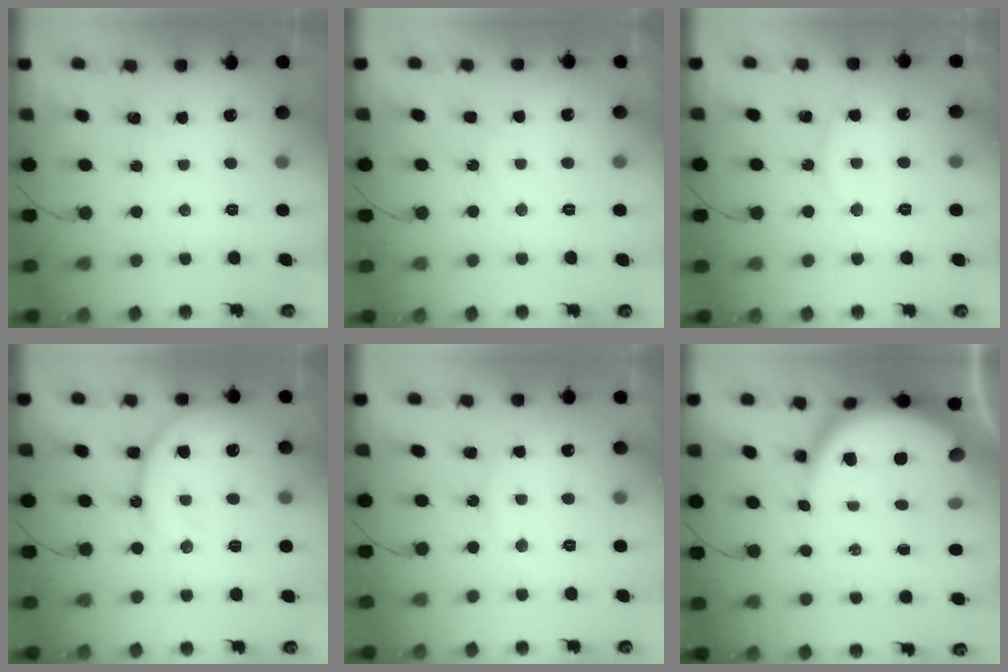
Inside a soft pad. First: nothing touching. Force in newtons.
{"total": 4.8, "press": 4.8, "slide": 0.6}
{"total": 9.4, "press": 9.4, "slide": 0.7}
{"total": 14.8, "press": 14.6, "slide": 1.9}
{"total": 6.5, "press": 6.5, "slide": 0.2}
{"total": 10.2, "press": 10.2, "slide": 1.0}